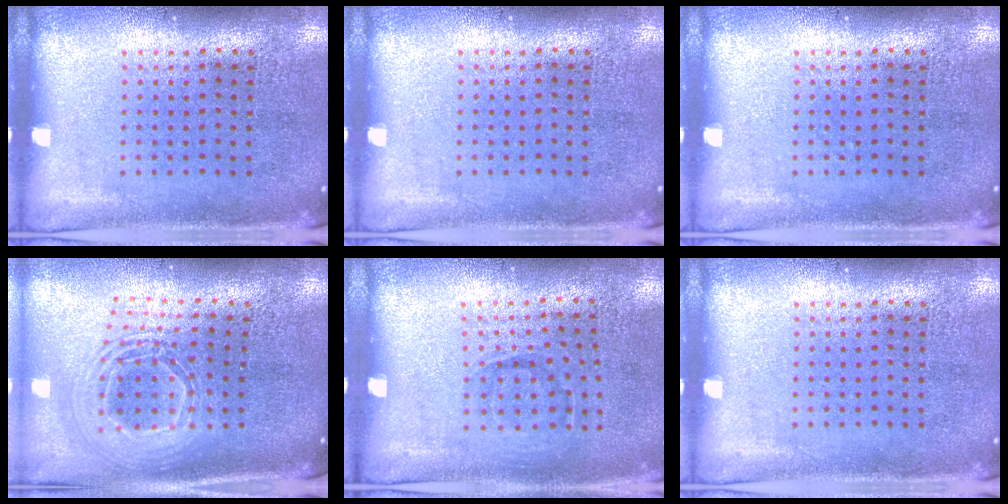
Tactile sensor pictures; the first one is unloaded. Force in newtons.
{"total": 0.0}
{"total": 0.0}
{"total": 2.2, "press": 1.8, "slide": 1.4}
{"total": 0.9, "press": 0.6, "slide": 0.7}
{"total": 0.0}